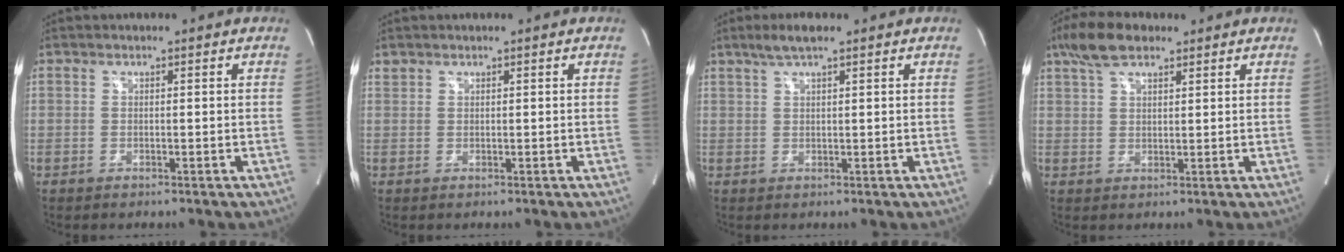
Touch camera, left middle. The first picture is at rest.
{"total": 0.7, "force": [0.6, 0.3, -0.1], "torque": [-0.002, 0.007, 0.013]}
{"total": 3.5, "force": [2.4, 0.4, 2.5], "torque": [-0.057, 0.008, 0.047]}
{"total": 6.6, "force": [4.6, 2.6, 4.0], "torque": [-0.085, 0.019, 0.086]}